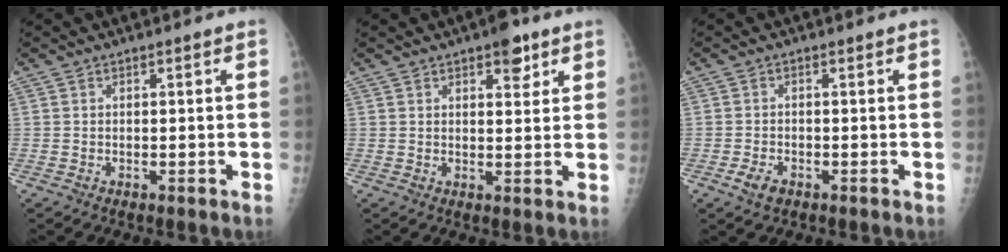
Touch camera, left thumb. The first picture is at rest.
{"total": 5.0, "force": [3.0, 2.2, 3.3], "torque": [-0.026, -0.013, 0.037]}
{"total": 2.9, "force": [-1.4, 1.8, 1.7], "torque": [-0.034, -0.001, -0.024]}